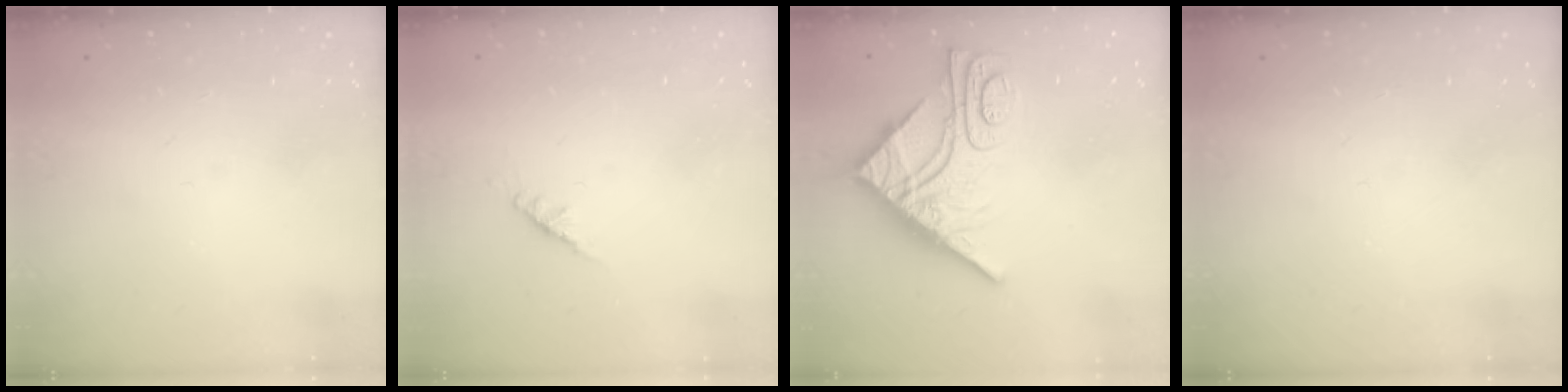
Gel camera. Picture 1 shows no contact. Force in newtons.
{"total": 2.6, "press": 2.6, "slide": 0.5}
{"total": 14.7, "press": 14.6, "slide": 1.7}
{"total": 0.0}